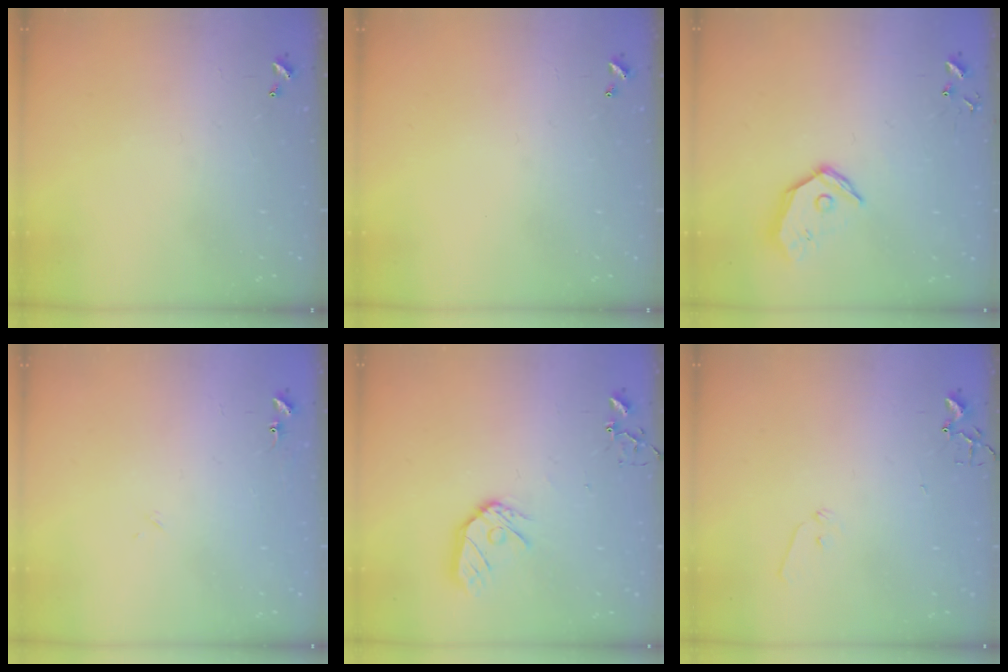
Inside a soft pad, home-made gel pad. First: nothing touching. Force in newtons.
{"total": 0.0}
{"total": 12.3, "press": 12.1, "slide": 1.9}
{"total": 7.8, "press": 7.8, "slide": 0.6}
{"total": 11.3, "press": 11.2, "slide": 1.3}
{"total": 6.3, "press": 6.3, "slide": 0.7}